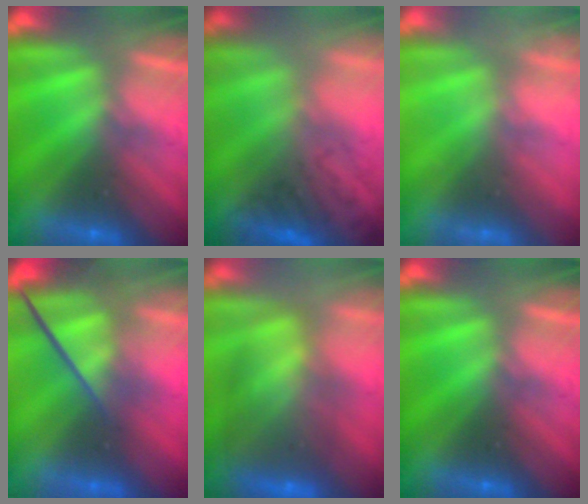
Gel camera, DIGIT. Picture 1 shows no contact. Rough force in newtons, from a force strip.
{"total": 3.8}
{"total": 2.3}
{"total": 3.7}
{"total": 9.4}
{"total": 0.0}